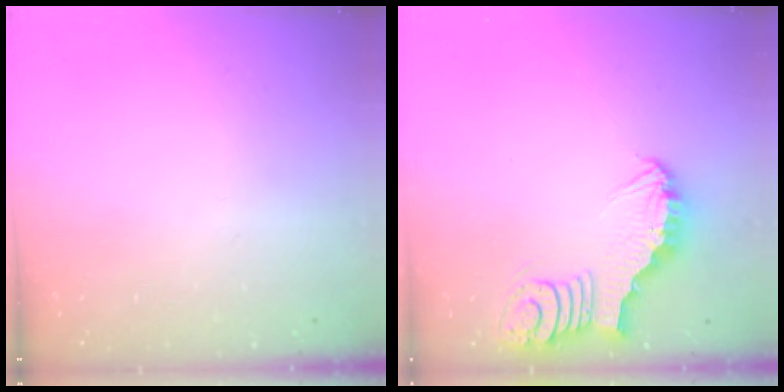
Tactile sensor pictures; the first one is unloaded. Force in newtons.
{"total": 3.6, "press": 3.6, "slide": 0.4}